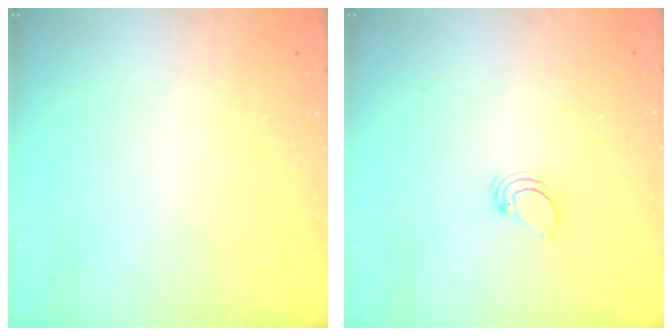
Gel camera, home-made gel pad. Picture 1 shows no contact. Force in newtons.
{"total": 2.7, "press": 2.7, "slide": 0.3}